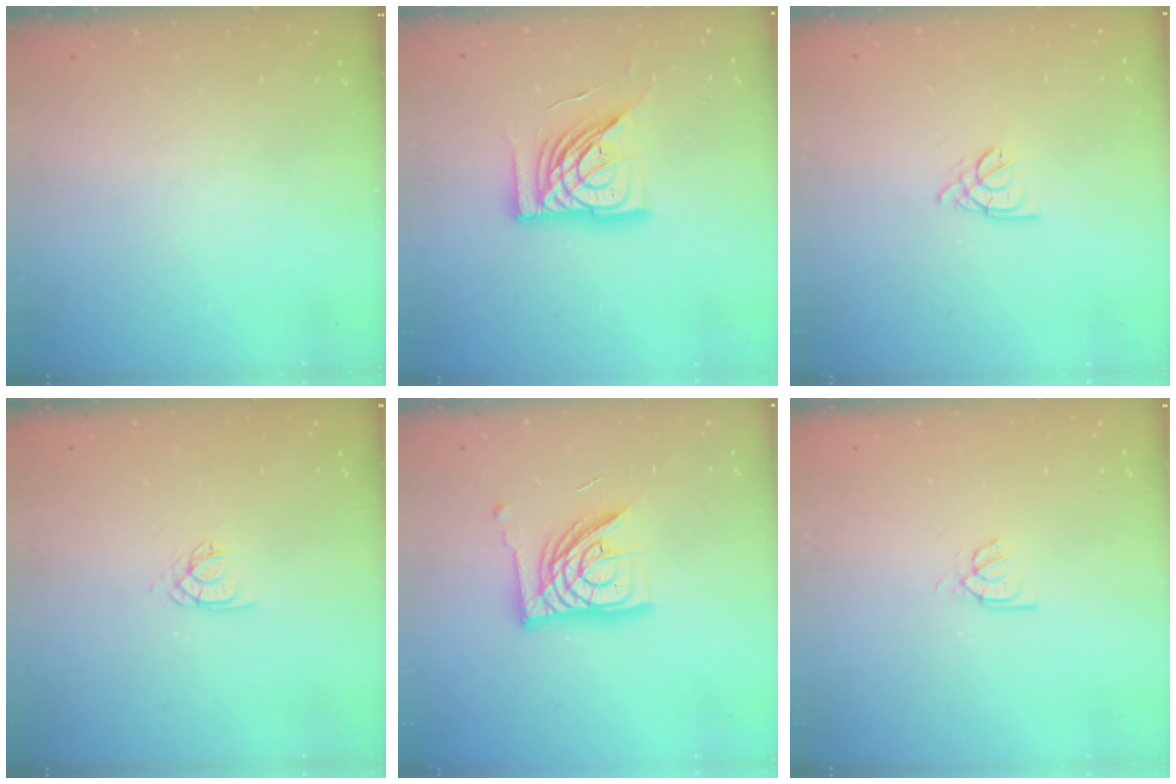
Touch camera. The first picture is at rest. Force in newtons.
{"total": 16.5, "press": 16.3, "slide": 2.1}
{"total": 1.6, "press": 1.5, "slide": 0.5}
{"total": 2.6, "press": 2.6, "slide": 0.1}
{"total": 14.7, "press": 14.6, "slide": 1.7}
{"total": 2.9, "press": 2.9, "slide": 0.3}